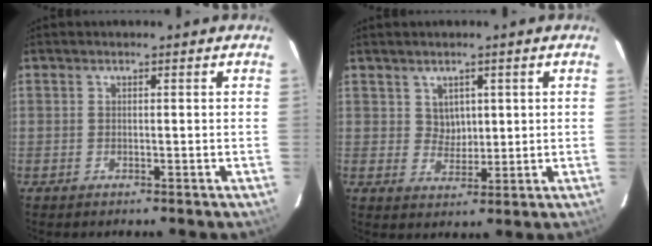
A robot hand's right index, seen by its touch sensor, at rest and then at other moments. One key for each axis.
{"total": 3.5, "fx": 1.5, "fy": 3.0, "fz": 1.2, "tx": -0.015, "ty": 0.004, "tz": 0.032}